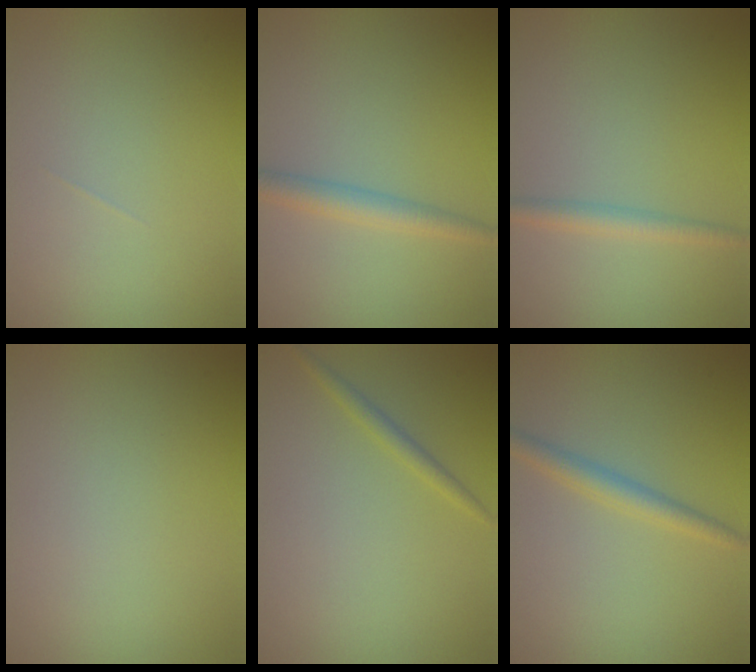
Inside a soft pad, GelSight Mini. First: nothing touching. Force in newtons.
{"total": 2.5, "press": 2.5, "slide": 0.1}
{"total": 2.0, "press": 2.0, "slide": 0.0}
{"total": 0.0}
{"total": 1.1, "press": 1.1, "slide": 0.0}
{"total": 2.2, "press": 2.1, "slide": 0.0}